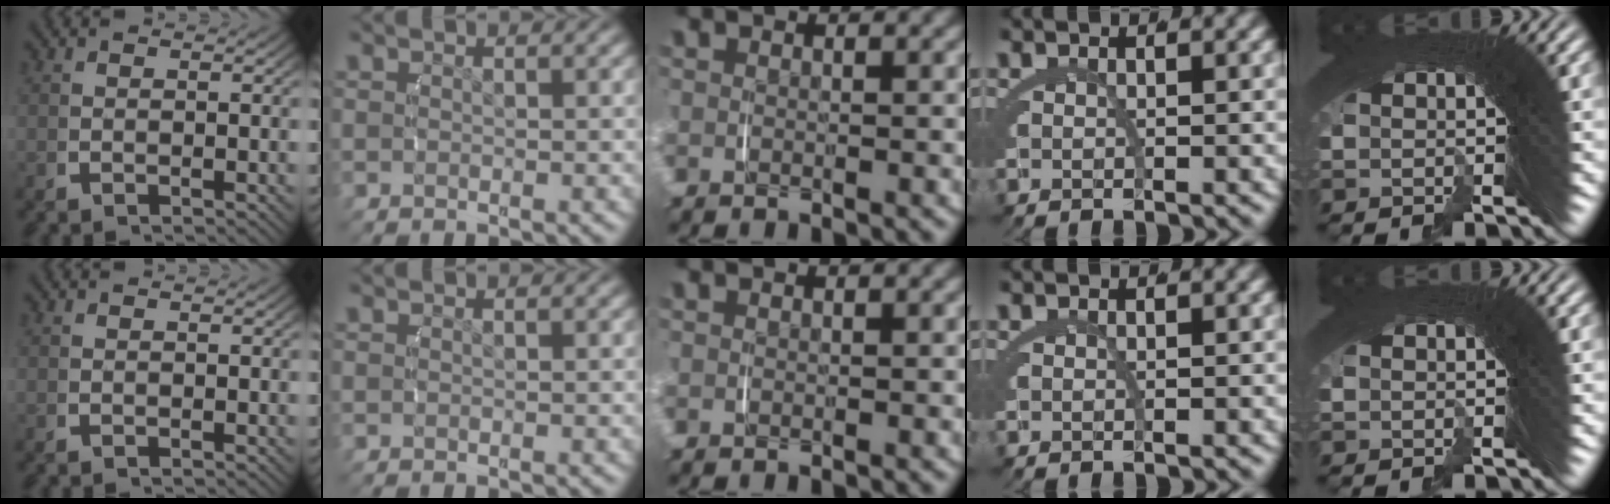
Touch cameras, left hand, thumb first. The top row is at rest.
{}